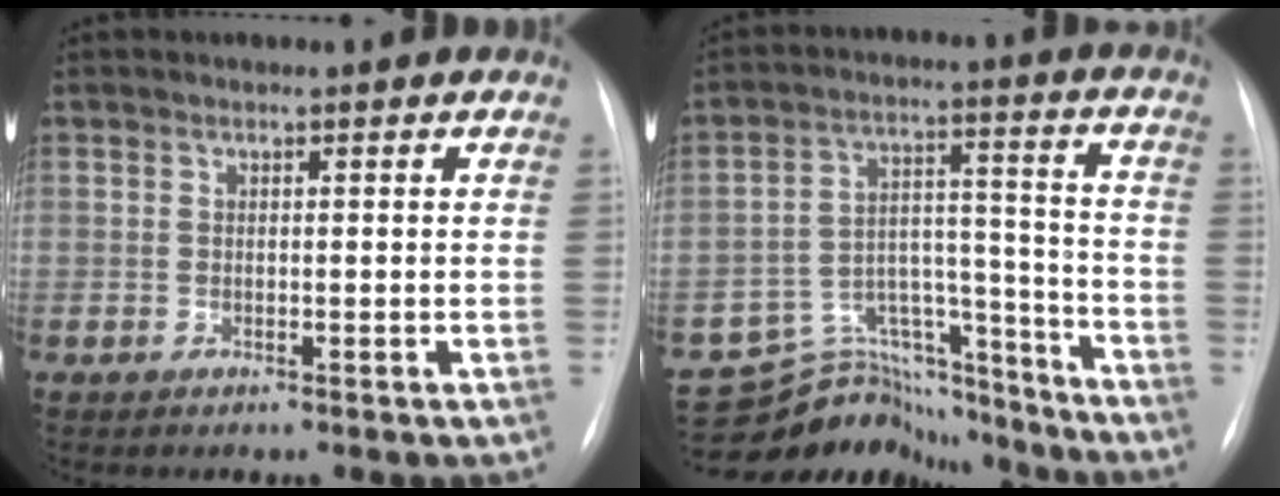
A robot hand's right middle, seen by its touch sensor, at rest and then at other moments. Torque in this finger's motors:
{"motor_torque": [0.60, -0.57, 0.03, -0.03]}